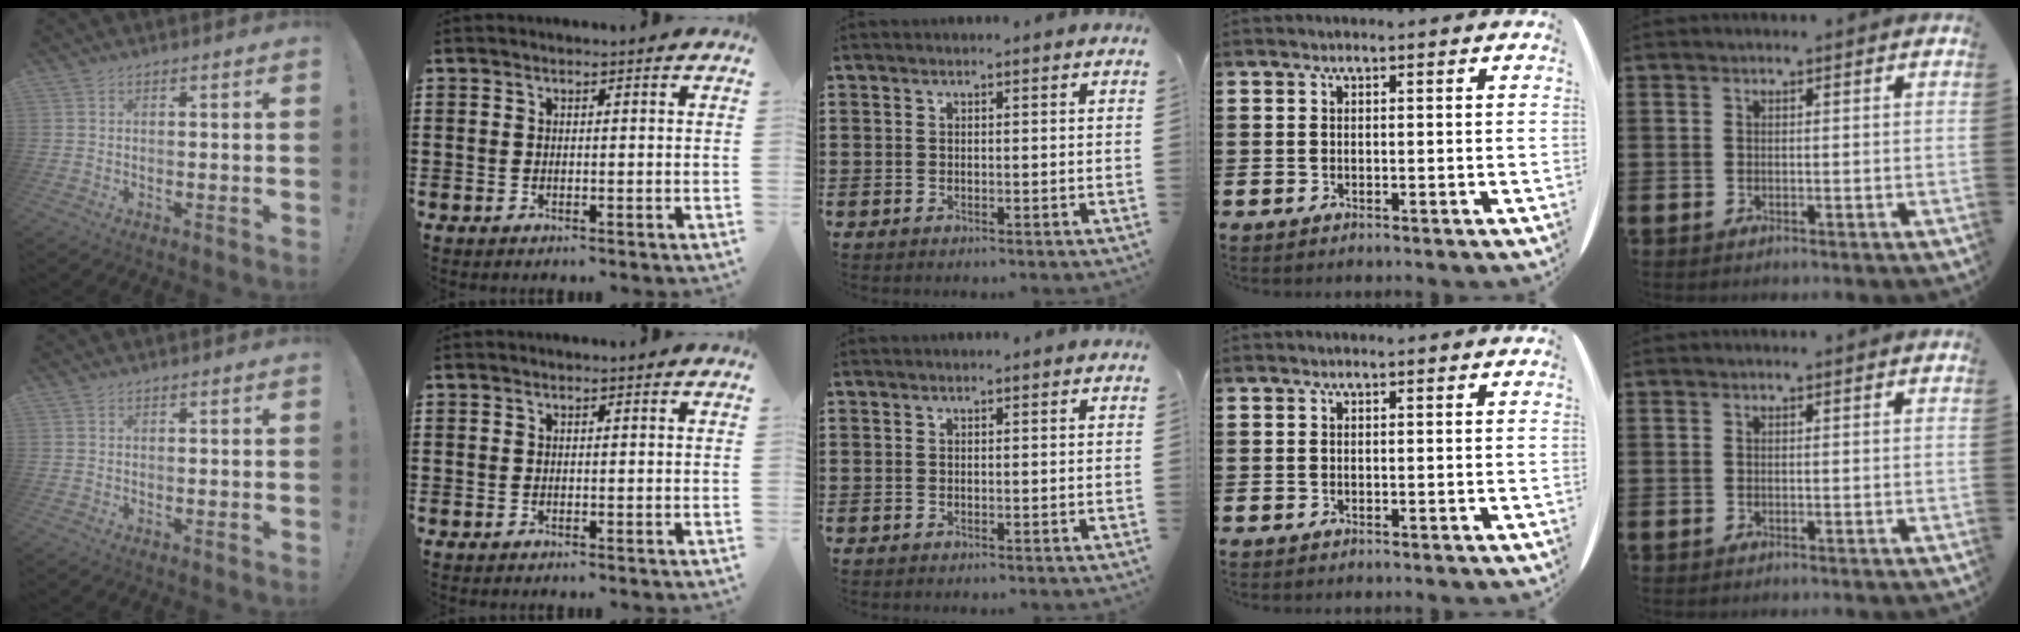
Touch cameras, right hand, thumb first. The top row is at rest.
{}